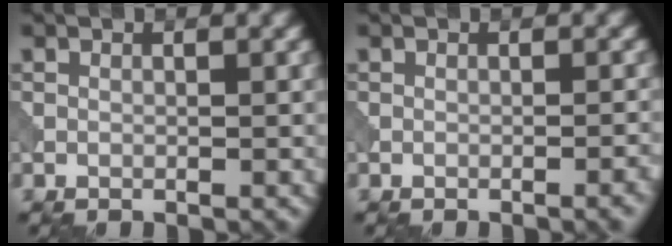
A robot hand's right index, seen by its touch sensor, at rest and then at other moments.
{"total": 1.4, "force": [-0.6, 0.3, 1.2], "torque": [-0.010, 0.004, -0.011]}